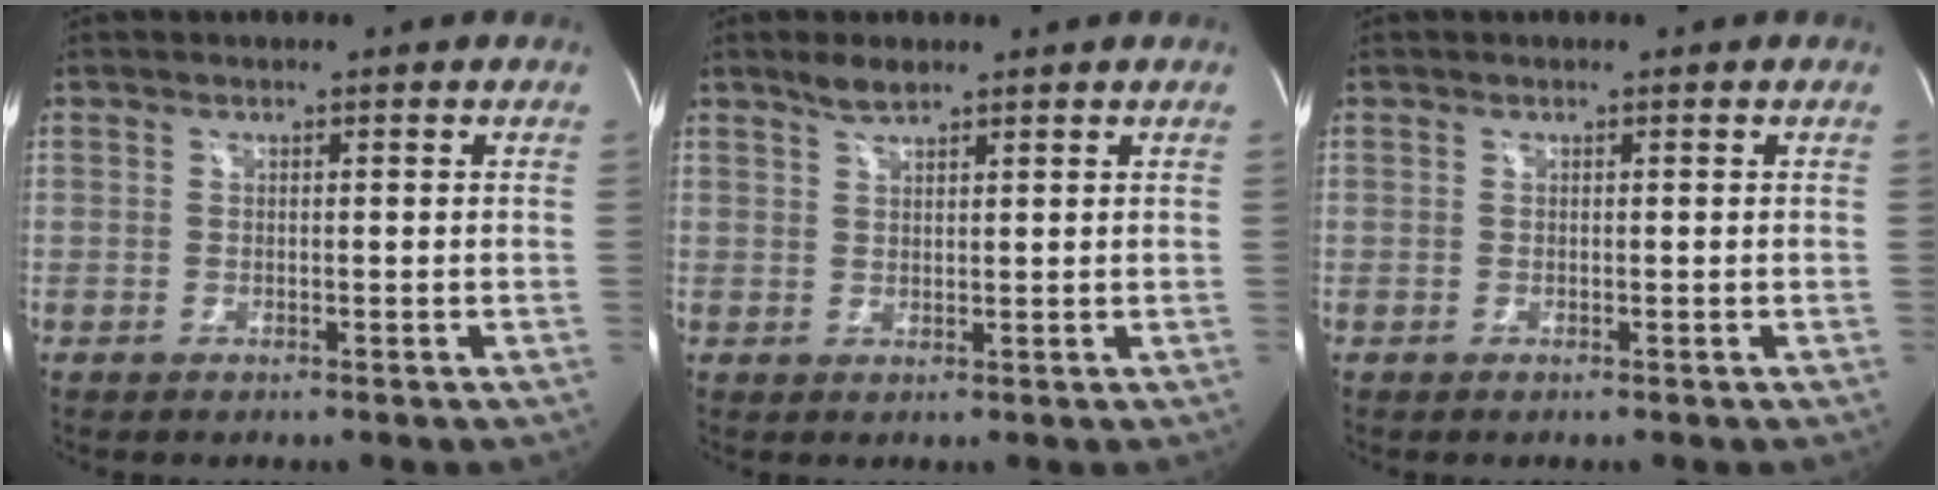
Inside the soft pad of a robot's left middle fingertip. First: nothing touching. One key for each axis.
{"total": 2.5, "fx": 2.1, "fy": 0.5, "fz": 1.2, "tx": -0.030, "ty": 0.003, "tz": 0.042}
{"total": 0.0}